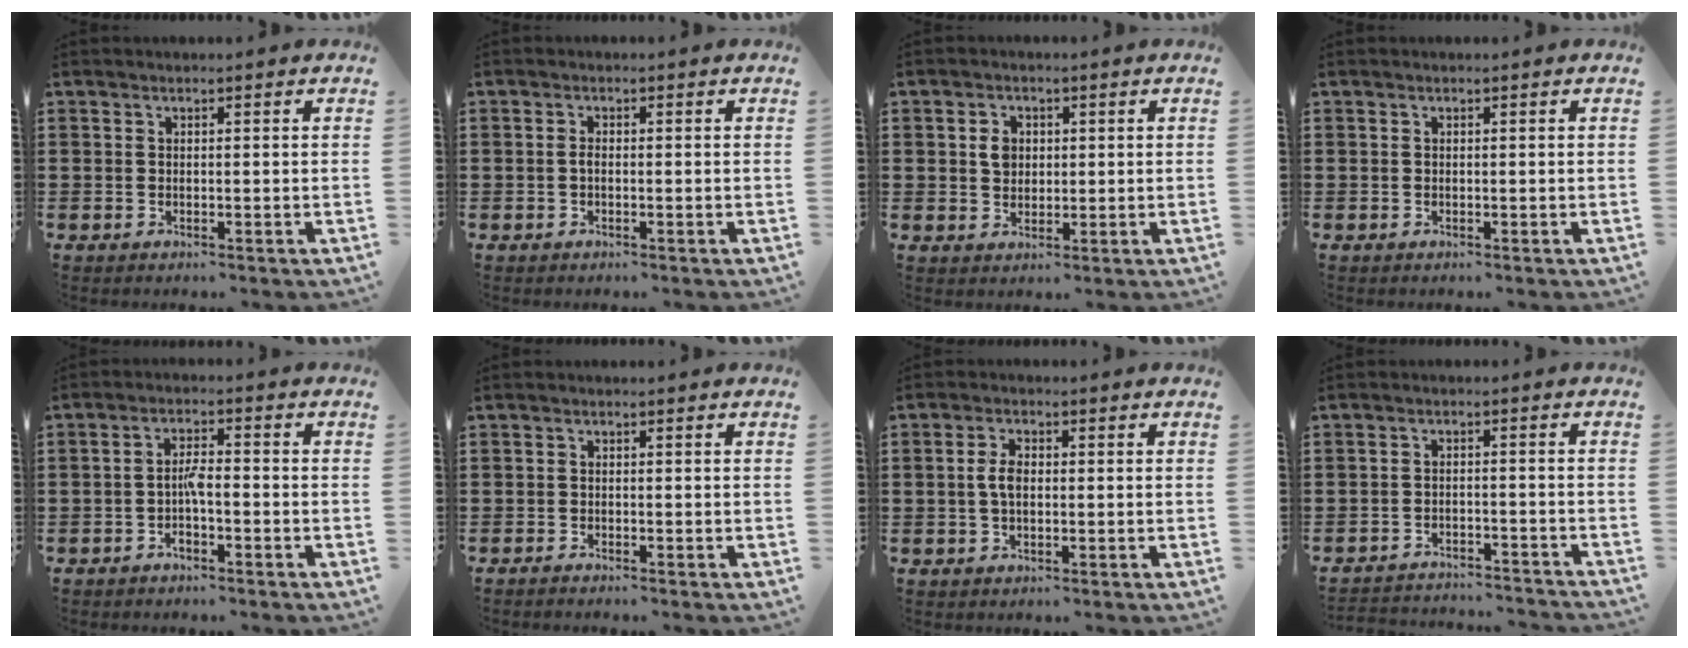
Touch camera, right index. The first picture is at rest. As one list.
[{"total": 1.0, "force": [-0.3, 0.4, 0.9], "torque": [-0.019, -0.002, -0.006]}, {"total": 3.0, "force": [0.6, 2.4, 1.6], "torque": [-0.039, 0.011, 0.010]}, {"total": 0.0}, {"total": 3.0, "force": [-1.2, 0.9, 2.6], "torque": [-0.057, 0.005, -0.026]}, {"total": 0.7, "force": [-0.7, -0.1, 0.0], "torque": [0.000, -0.002, -0.015]}, {"total": 3.3, "force": [0.0, 1.6, 2.9], "torque": [-0.064, 0.004, -0.003]}, {"total": 3.0, "force": [-3.0, 0.1, 0.1], "torque": [-0.006, 0.002, -0.064]}]